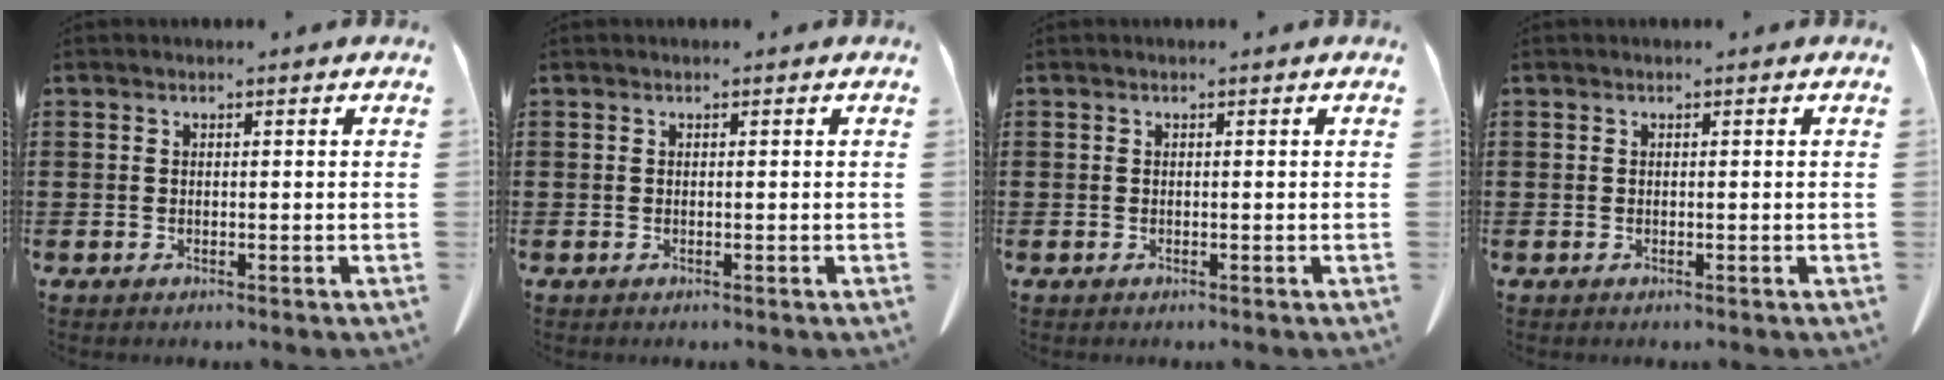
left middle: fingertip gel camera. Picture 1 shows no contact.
{"total": 0.0}
{"total": 0.0}
{"total": 0.0}